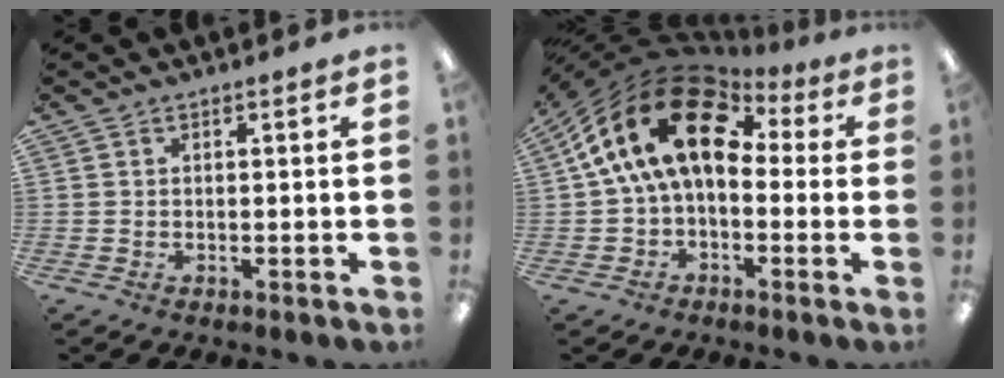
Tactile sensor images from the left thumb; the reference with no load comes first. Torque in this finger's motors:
{"motor_torque": [1.64, 2.46, 1.55, -1.22, 0.45]}